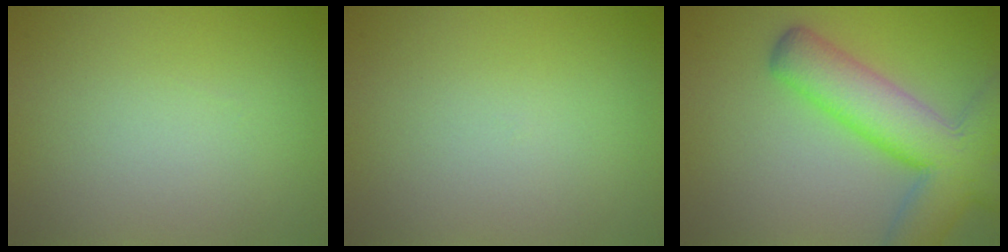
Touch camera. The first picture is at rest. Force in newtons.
{"total": 0.0}
{"total": 9.2, "press": 9.2, "slide": 0.4}